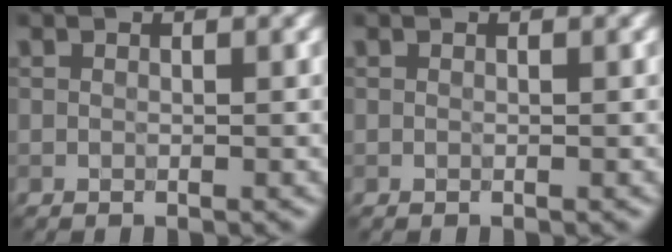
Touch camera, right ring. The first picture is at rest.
{"total": 0.0}